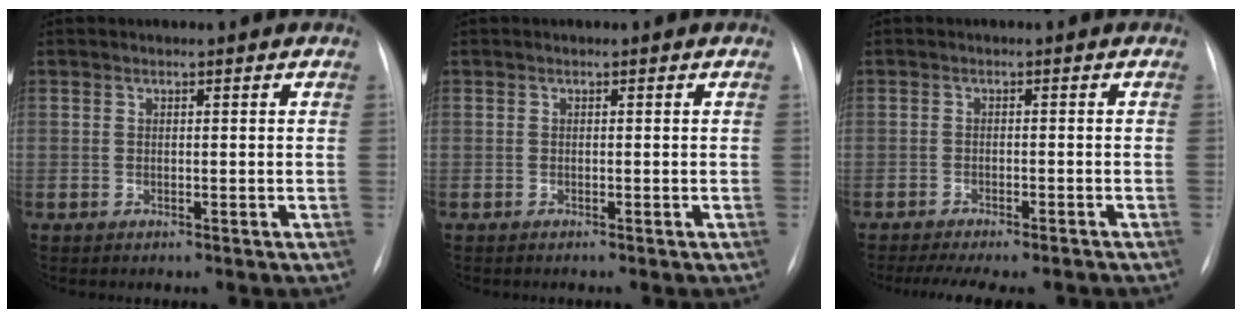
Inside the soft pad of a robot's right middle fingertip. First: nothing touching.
{"total": 0.0}
{"total": 11.0, "force": [-9.3, 2.6, 5.2], "torque": [-0.076, -0.003, -0.123]}